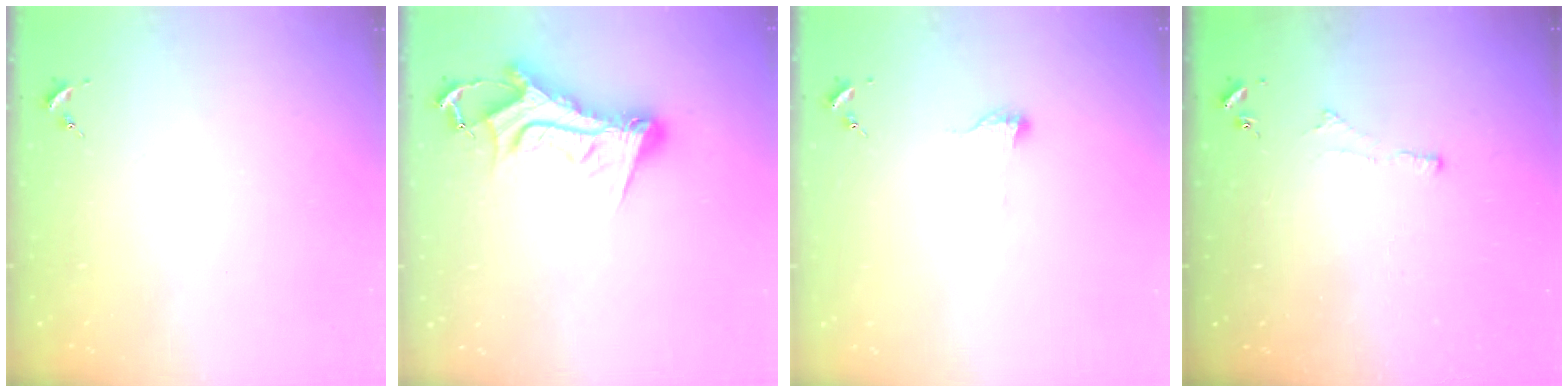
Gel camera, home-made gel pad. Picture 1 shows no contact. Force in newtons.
{"total": 12.7, "press": 12.6, "slide": 1.3}
{"total": 6.8, "press": 6.8, "slide": 0.8}
{"total": 2.8, "press": 2.7, "slide": 0.5}